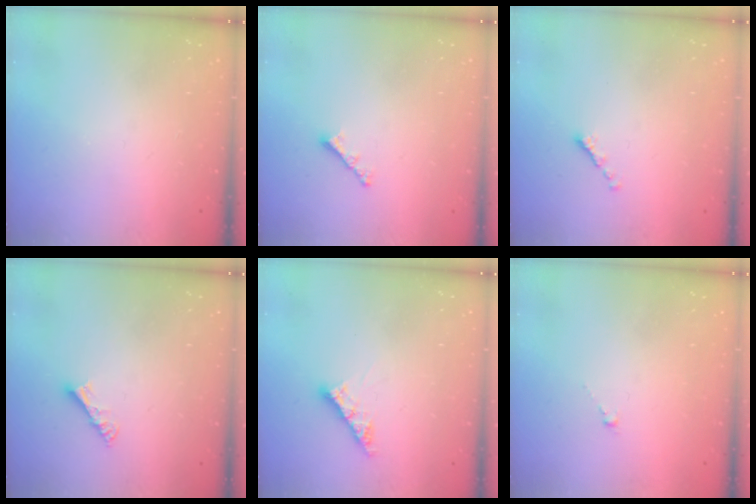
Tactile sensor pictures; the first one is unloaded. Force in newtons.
{"total": 2.2, "press": 2.2, "slide": 0.5}
{"total": 0.0}
{"total": 4.7, "press": 4.7, "slide": 0.0}
{"total": 6.9, "press": 6.8, "slide": 0.7}
{"total": 0.6, "press": 0.4, "slide": 0.4}